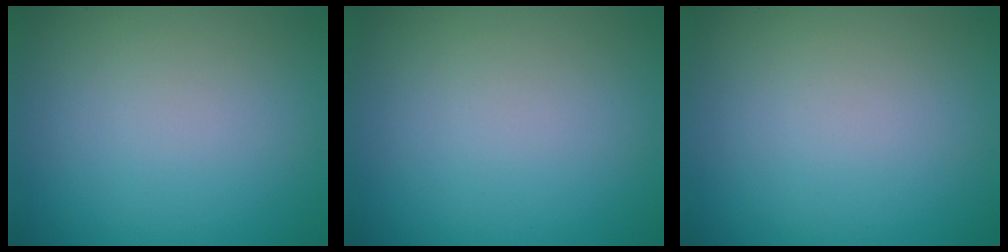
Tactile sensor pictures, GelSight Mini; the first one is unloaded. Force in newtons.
{"total": 0.0}
{"total": 0.0}